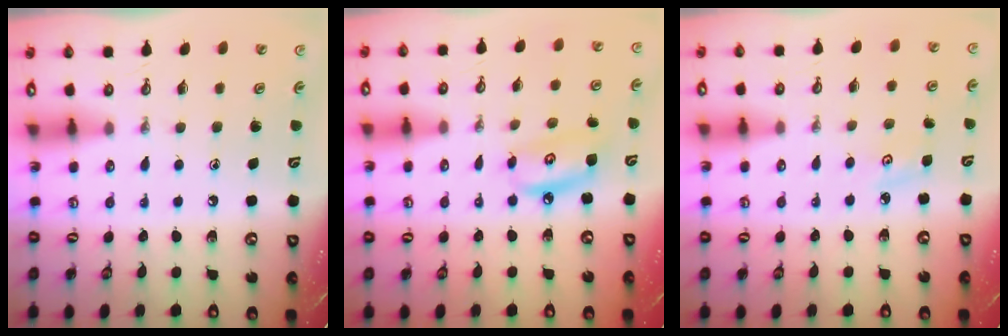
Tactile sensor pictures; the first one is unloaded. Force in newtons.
{"total": 7.8, "press": 7.8, "slide": 0.8}
{"total": 3.2, "press": 3.1, "slide": 0.4}